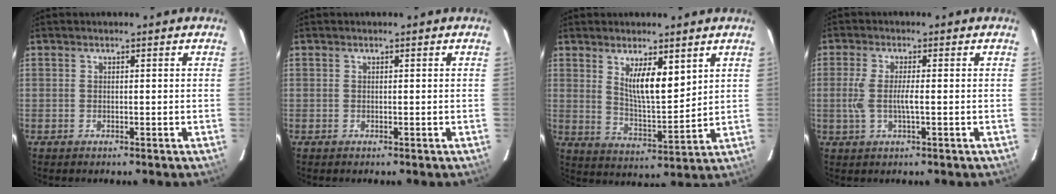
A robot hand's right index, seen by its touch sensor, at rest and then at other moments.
{"total": 0.0}
{"total": 8.9, "force": [4.5, 2.6, 7.3], "torque": [-0.124, -0.009, 0.088]}
{"total": 5.0, "force": [-0.5, 0.9, 4.8], "torque": [-0.101, -0.002, -0.010]}